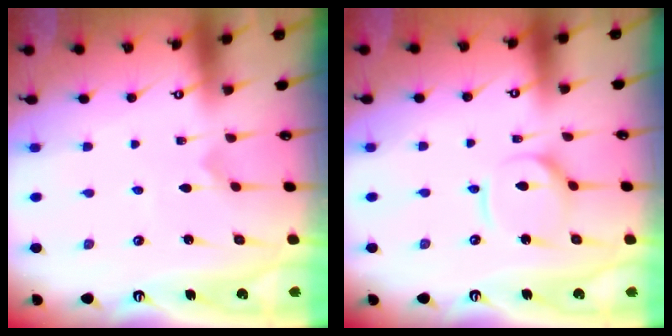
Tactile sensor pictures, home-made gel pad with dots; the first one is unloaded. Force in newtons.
{"total": 6.6, "press": 6.6, "slide": 0.6}